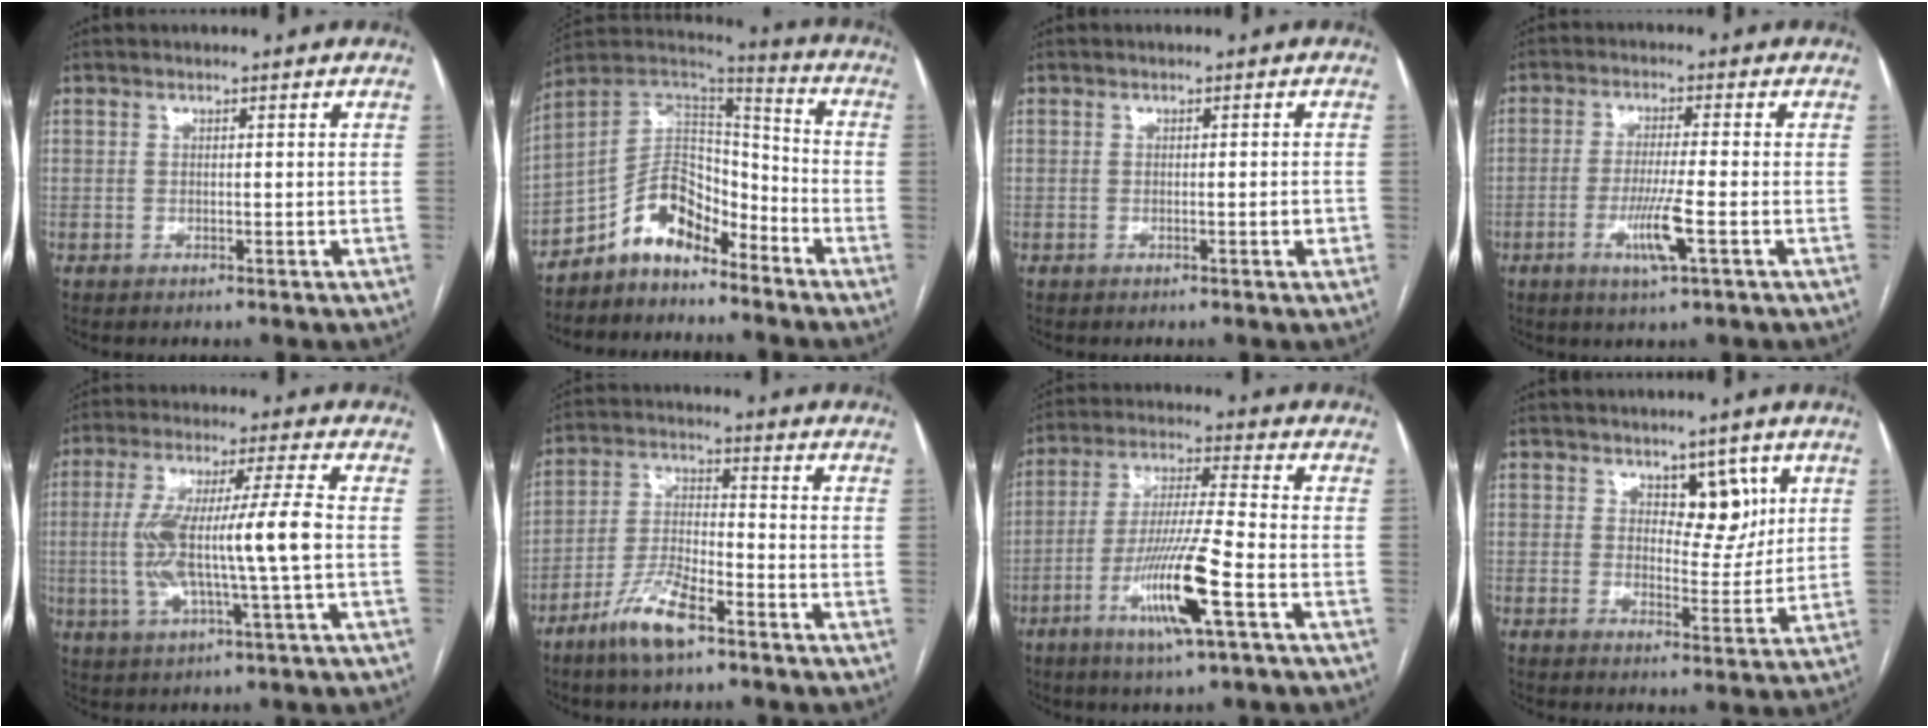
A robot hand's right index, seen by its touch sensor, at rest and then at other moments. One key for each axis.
{"total": 10.7, "fx": -7.7, "fy": 5.1, "fz": 5.5, "tx": -0.097, "ty": 0.040, "tz": -0.143}
{"total": 1.4, "fx": -0.4, "fy": 0.1, "fz": 1.3, "tx": -0.019, "ty": -0.001, "tz": -0.005}
{"total": 6.3, "fx": -2.3, "fy": -0.3, "fz": 5.9, "tx": -0.114, "ty": -0.014, "tz": -0.043}
{"total": 12.8, "fx": -0.8, "fy": 0.3, "fz": 12.7, "tx": -0.253, "ty": 0.013, "tz": -0.016}
{"total": 8.9, "fx": -5.8, "fy": 1.9, "fz": 6.5, "tx": -0.137, "ty": -0.008, "tz": -0.113}
{"total": 12.6, "fx": -5.1, "fy": -0.2, "fz": 11.6, "tx": -0.228, "ty": -0.016, "tz": -0.097}
{"total": 5.7, "fx": 2.8, "fy": 3.0, "fz": 3.9, "tx": -0.043, "ty": -0.001, "tz": 0.043}